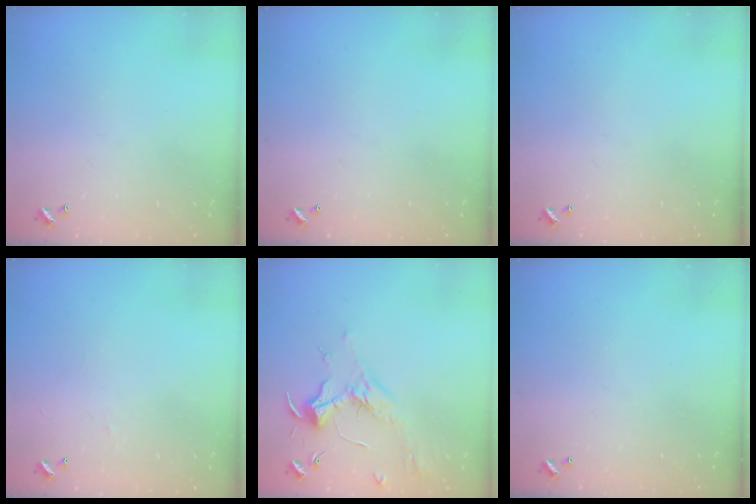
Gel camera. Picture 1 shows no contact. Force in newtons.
{"total": 0.0}
{"total": 0.0}
{"total": 0.5, "press": 0.3, "slide": 0.4}
{"total": 1.8, "press": 1.7, "slide": 0.7}
{"total": 0.0}